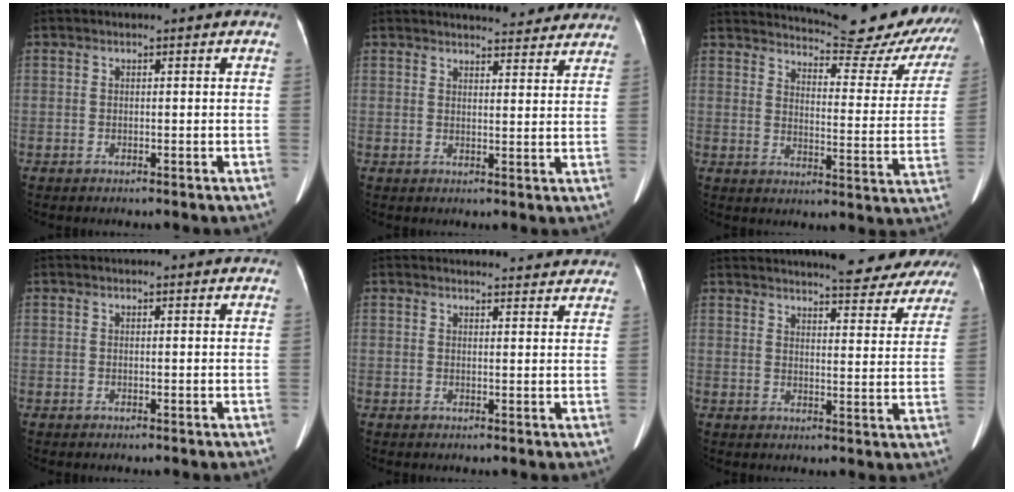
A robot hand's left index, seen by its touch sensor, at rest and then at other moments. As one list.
[{"total": 12.1, "force": [11.2, 2.7, 3.6], "torque": [-0.022, 0.002, 0.120]}, {"total": 24.0, "force": [22.4, 3.5, 7.9], "torque": [-0.103, -0.080, 0.259]}, {"total": 3.5, "force": [3.3, 0.4, 1.1], "torque": [-0.013, 0.015, 0.031]}, {"total": 13.9, "force": [13.4, 2.4, 2.8], "torque": [-0.009, 0.002, 0.135]}, {"total": 20.3, "force": [18.7, 3.6, 7.1], "torque": [-0.081, -0.037, 0.210]}]